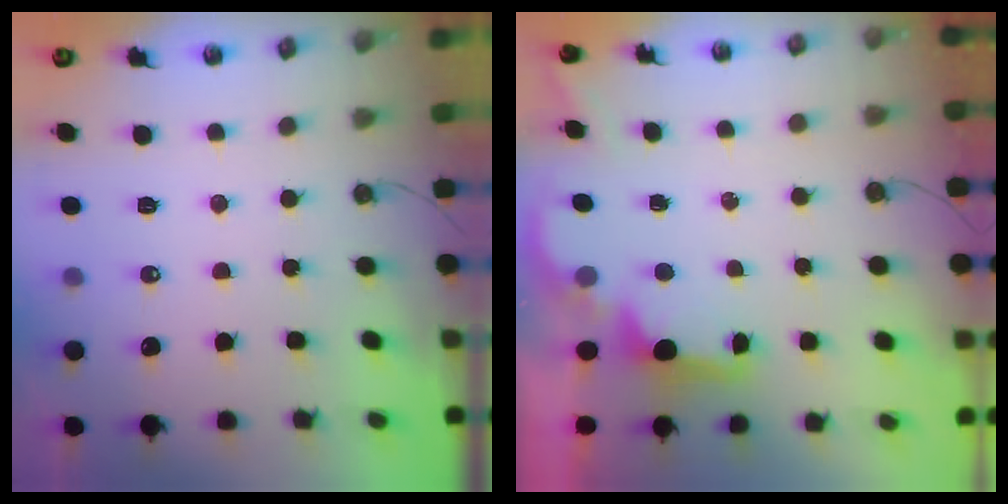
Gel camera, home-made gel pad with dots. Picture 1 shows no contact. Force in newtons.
{"total": 2.0, "press": 1.9, "slide": 0.8}